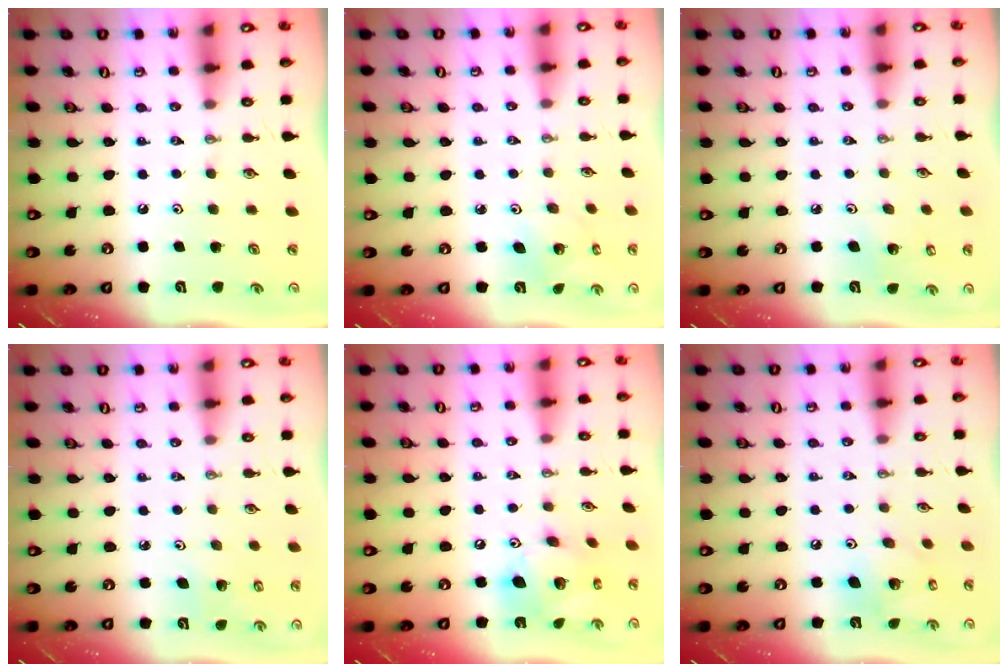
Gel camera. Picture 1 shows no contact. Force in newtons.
{"total": 4.1, "press": 4.1, "slide": 0.5}
{"total": 4.6, "press": 4.2, "slide": 1.7}
{"total": 2.8, "press": 2.8, "slide": 0.3}
{"total": 14.5, "press": 14.4, "slide": 1.0}
{"total": 11.6, "press": 11.3, "slide": 2.5}